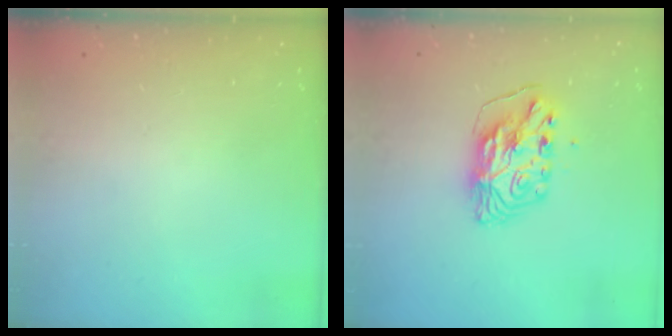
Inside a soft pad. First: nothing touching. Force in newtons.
{"total": 8.8, "press": 8.8, "slide": 0.8}